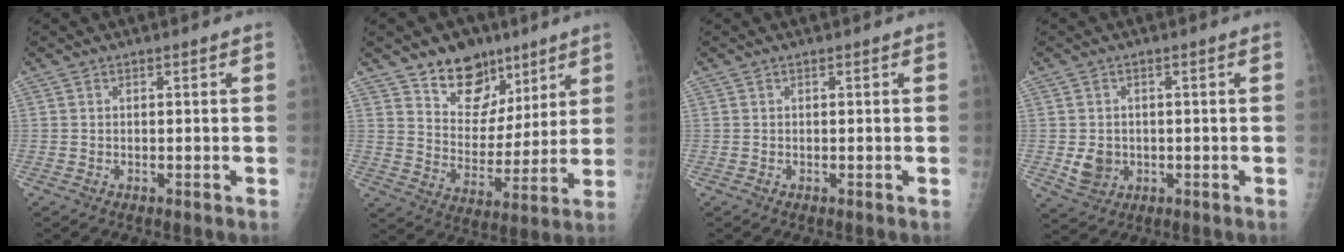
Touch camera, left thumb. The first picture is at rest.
{"total": 13.4, "force": [9.0, 8.8, 4.7], "torque": [-0.030, -0.053, 0.156]}
{"total": 0.0}
{"total": 4.4, "force": [-0.5, 3.8, 2.1], "torque": [-0.023, 0.000, 0.001]}